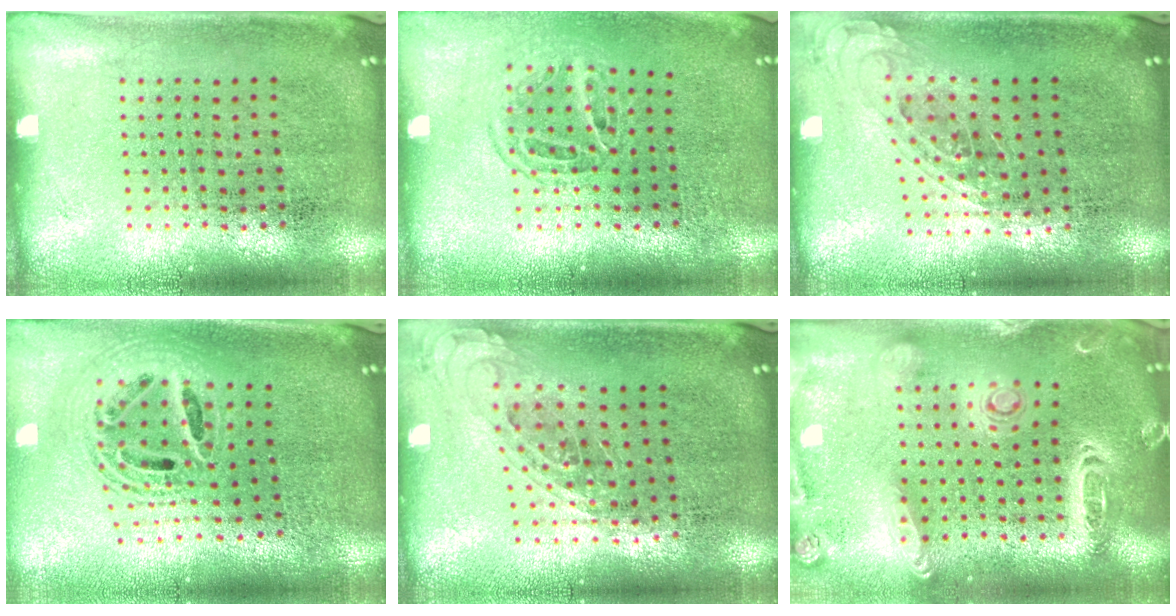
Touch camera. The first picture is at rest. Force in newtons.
{"total": 1.4, "press": 1.1, "slide": 0.8}
{"total": 0.7, "press": 0.7, "slide": 0.2}
{"total": 2.1, "press": 1.7, "slide": 1.3}
{"total": 0.7, "press": 0.7, "slide": 0.2}
{"total": 2.5, "press": 2.2, "slide": 1.1}